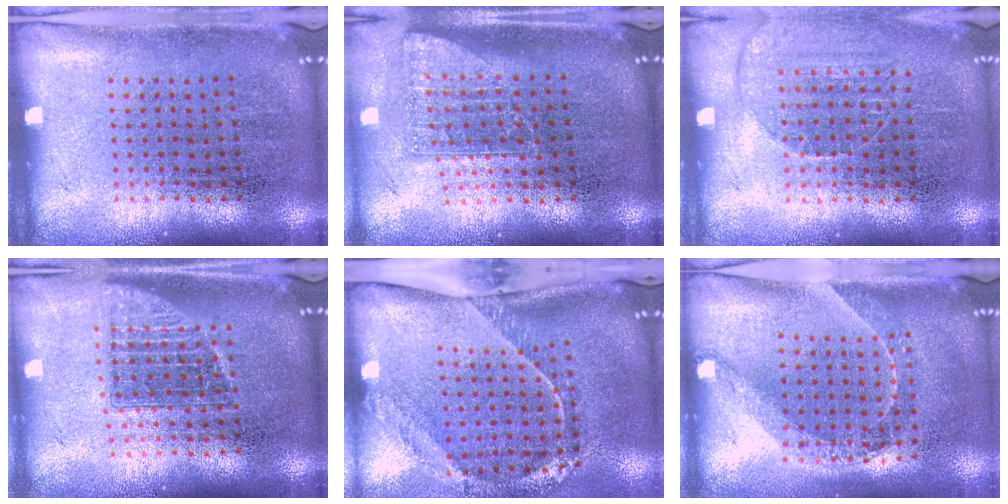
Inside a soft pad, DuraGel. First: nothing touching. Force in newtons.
{"total": 1.7, "press": 1.2, "slide": 1.1}
{"total": 1.4, "press": 1.3, "slide": 0.3}
{"total": 1.4, "press": 1.1, "slide": 0.8}
{"total": 2.7, "press": 1.8, "slide": 2.0}
{"total": 1.5, "press": 1.2, "slide": 0.9}